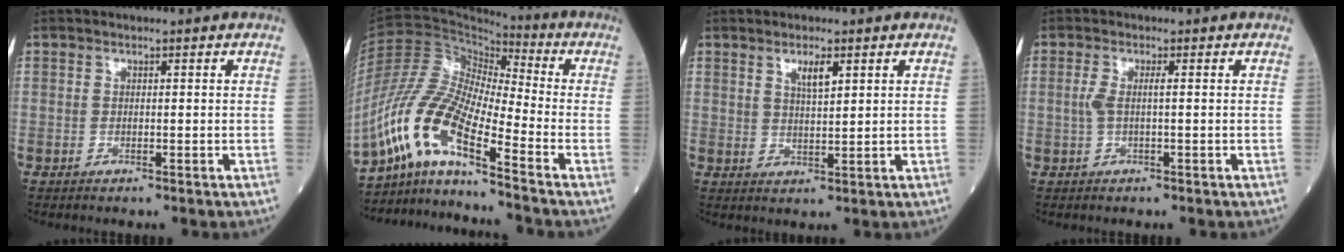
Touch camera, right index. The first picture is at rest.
{"total": 12.8, "force": [-8.2, 1.3, 9.7], "torque": [-0.218, -0.002, -0.158]}
{"total": 3.1, "force": [1.7, 0.7, 2.5], "torque": [-0.047, 0.001, 0.032]}
{"total": 2.0, "force": [0.0, 0.3, 2.0], "torque": [-0.045, 0.002, -0.001]}